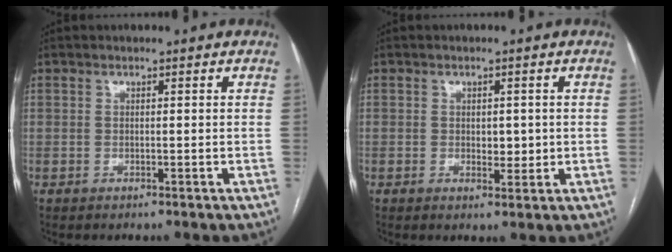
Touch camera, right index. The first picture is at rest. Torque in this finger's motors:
{"motor_torque": [0.25, -0.12, 0.02, 0.02]}